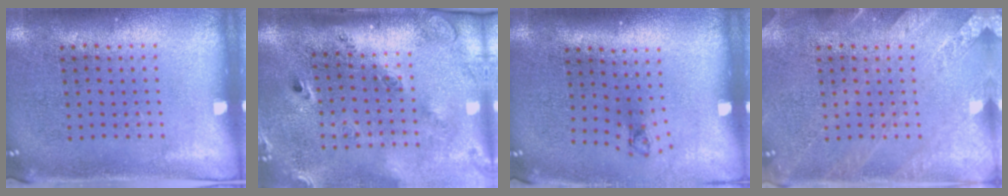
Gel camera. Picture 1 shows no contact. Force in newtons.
{"total": 2.8, "press": 2.0, "slide": 1.9}
{"total": 0.7, "press": 0.3, "slide": 0.6}
{"total": 2.6, "press": 2.6, "slide": 0.2}